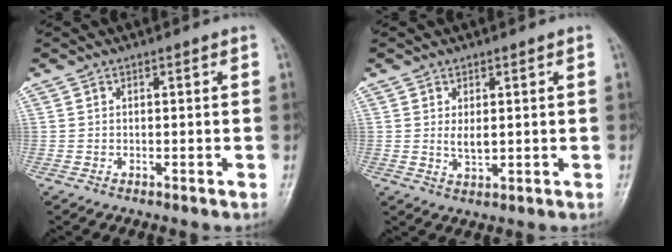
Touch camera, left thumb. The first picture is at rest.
{"total": 3.0, "force": [0.5, 1.7, 2.4], "torque": [-0.035, -0.010, 0.012]}